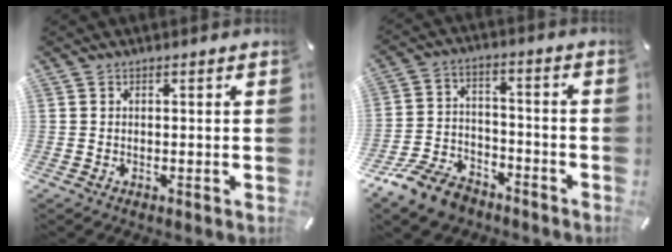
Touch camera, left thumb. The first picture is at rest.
{"total": 11.3, "force": [-8.4, 6.1, 4.4], "torque": [-0.076, 0.054, -0.156]}